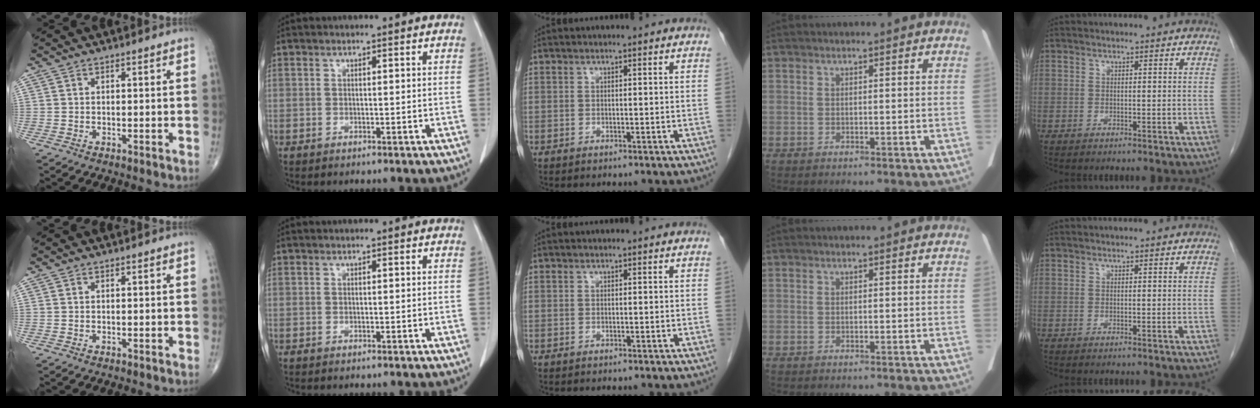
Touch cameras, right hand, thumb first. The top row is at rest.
{}